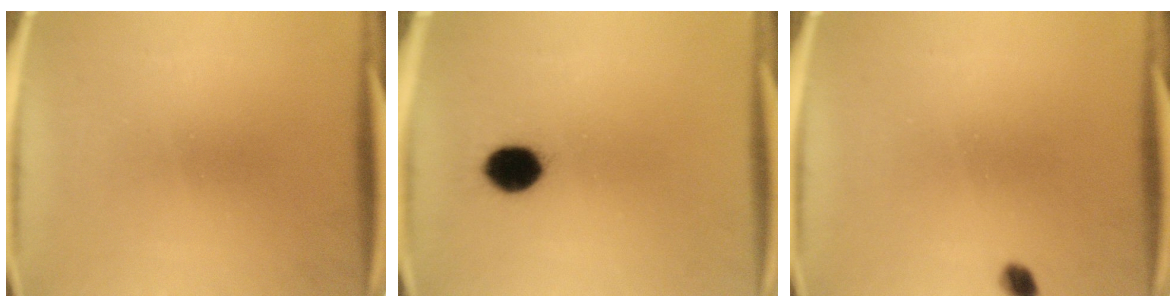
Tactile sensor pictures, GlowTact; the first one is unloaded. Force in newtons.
{"total": 7.2}
{"total": 1.8}